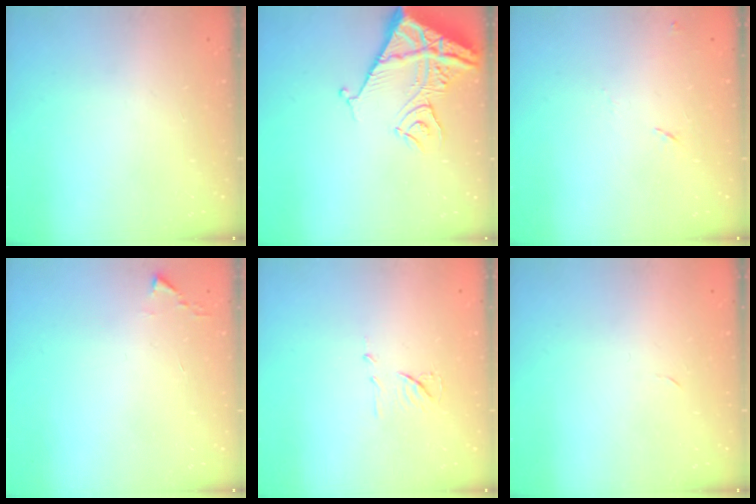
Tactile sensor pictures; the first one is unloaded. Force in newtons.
{"total": 13.5, "press": 13.5, "slide": 1.4}
{"total": 7.4, "press": 7.4, "slide": 0.7}
{"total": 2.4, "press": 2.4, "slide": 0.3}
{"total": 6.8, "press": 6.7, "slide": 0.6}
{"total": 2.3, "press": 2.3, "slide": 0.4}